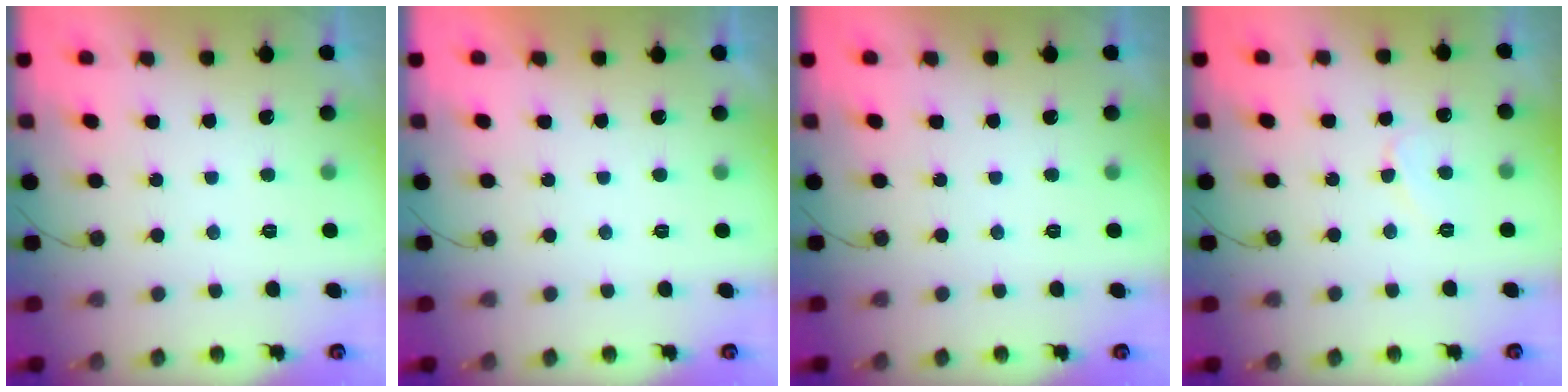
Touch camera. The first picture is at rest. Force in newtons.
{"total": 1.7, "press": 1.7, "slide": 0.1}
{"total": 0.0}
{"total": 4.7, "press": 4.6, "slide": 0.5}